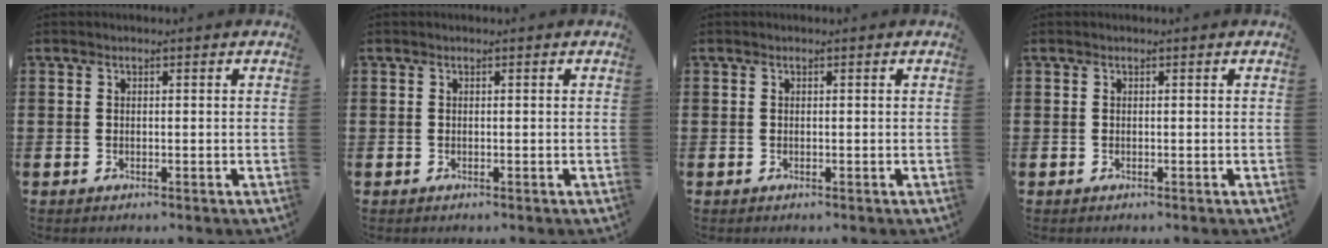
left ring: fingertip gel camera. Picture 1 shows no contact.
{"total": 0.0}
{"total": 0.0}
{"total": 0.0}